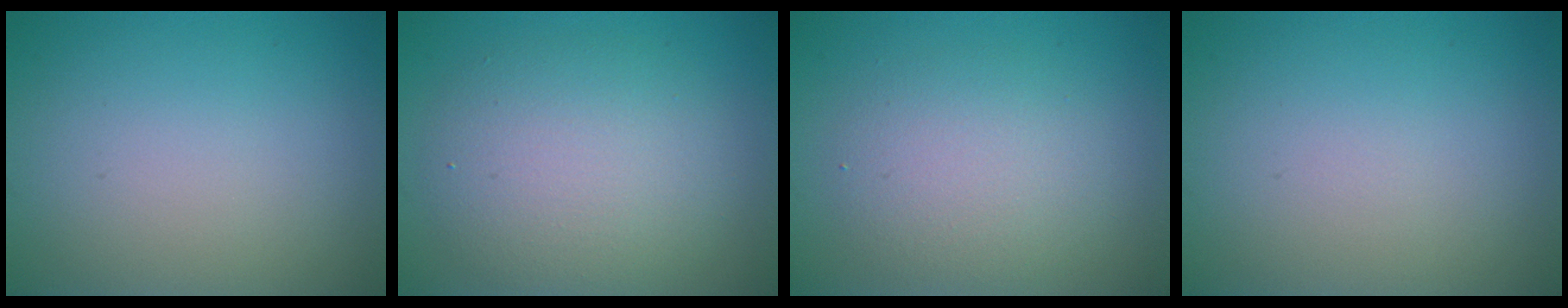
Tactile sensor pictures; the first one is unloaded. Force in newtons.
{"total": 5.7, "press": 5.7, "slide": 0.4}
{"total": 3.7, "press": 3.7, "slide": 0.1}
{"total": 0.0}